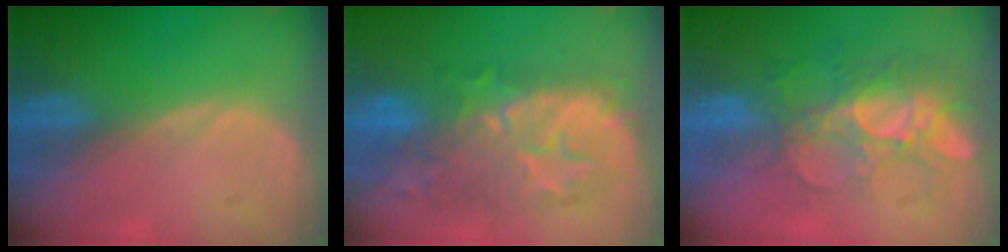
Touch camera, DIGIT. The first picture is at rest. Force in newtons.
{"total": 10.1, "press": 9.6, "slide": 3.0}
{"total": 8.7, "press": 7.8, "slide": 3.7}